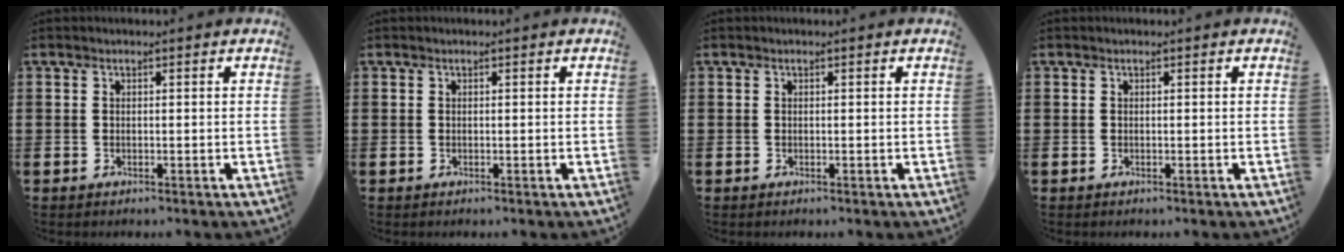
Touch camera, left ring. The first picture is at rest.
{"total": 0.0}
{"total": 0.0}
{"total": 0.0}